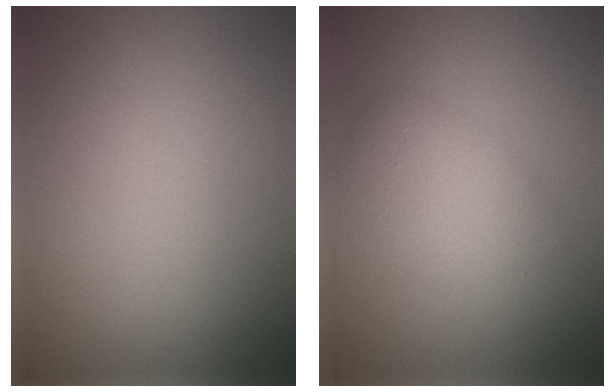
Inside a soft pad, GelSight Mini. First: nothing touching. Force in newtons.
{"total": 3.6, "press": 3.6, "slide": 0.0}